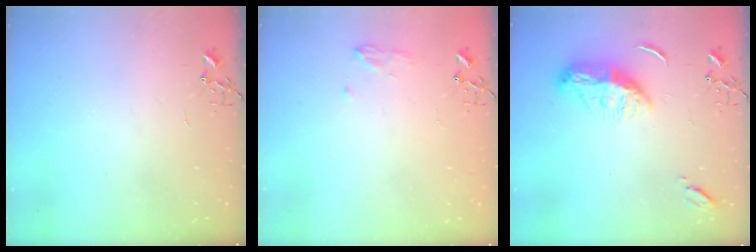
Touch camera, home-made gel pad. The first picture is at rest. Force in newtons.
{"total": 8.4, "press": 8.4, "slide": 0.9}
{"total": 11.6, "press": 11.6, "slide": 1.0}